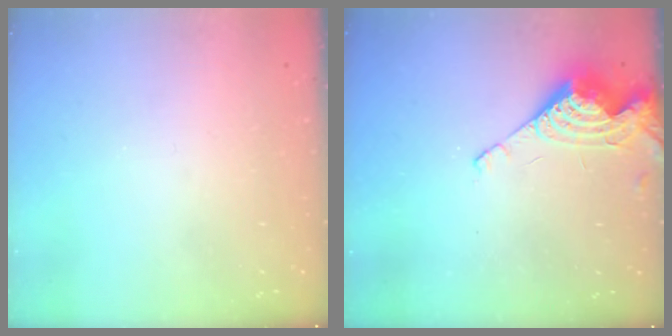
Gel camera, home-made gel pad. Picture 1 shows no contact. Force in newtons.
{"total": 9.0, "press": 9.0, "slide": 0.2}